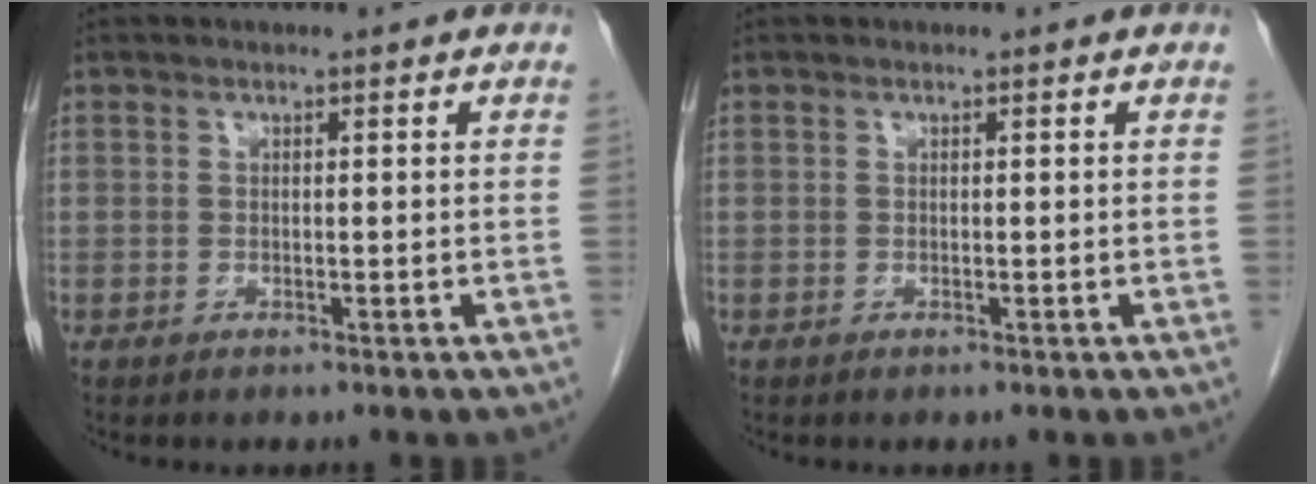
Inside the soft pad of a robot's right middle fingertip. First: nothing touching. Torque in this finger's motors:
{"motor_torque": [0.00, 0.00, 0.00, 0.00]}